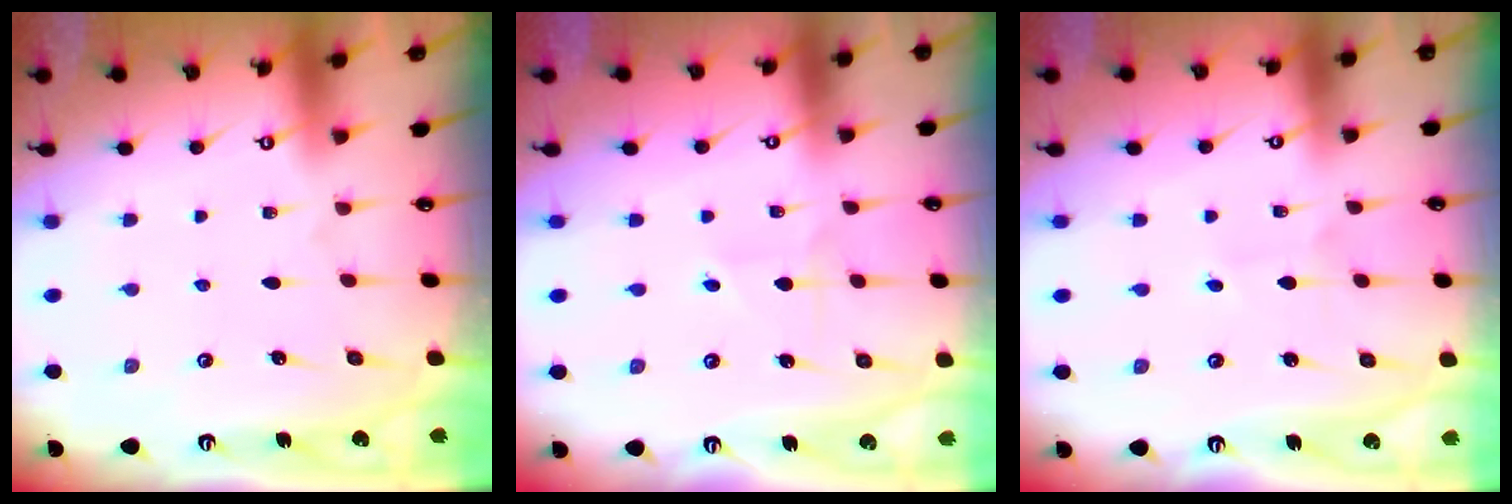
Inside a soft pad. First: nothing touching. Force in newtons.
{"total": 2.4, "press": 2.4, "slide": 0.2}
{"total": 1.6, "press": 1.6, "slide": 0.1}